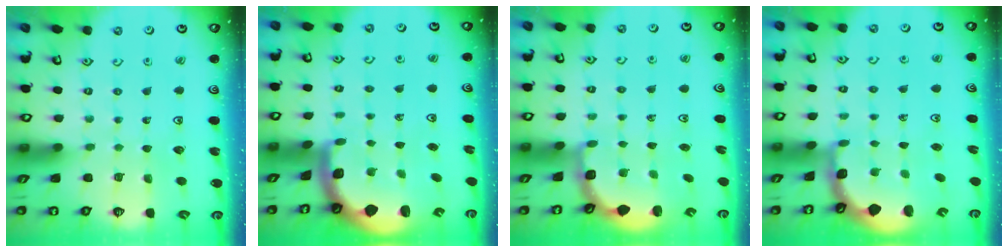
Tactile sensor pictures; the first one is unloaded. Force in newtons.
{"total": 1.7, "press": 1.6, "slide": 0.3}
{"total": 2.8, "press": 2.5, "slide": 1.4}
{"total": 1.8, "press": 1.7, "slide": 0.5}